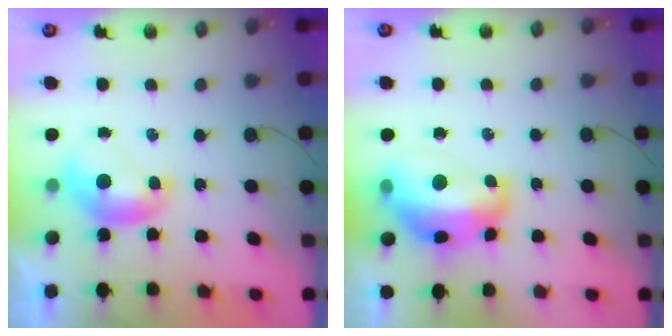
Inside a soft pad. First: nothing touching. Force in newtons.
{"total": 9.6, "press": 9.5, "slide": 1.2}